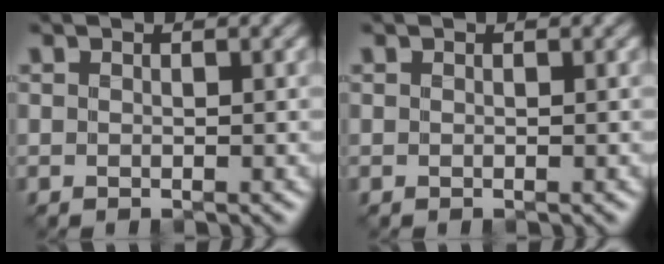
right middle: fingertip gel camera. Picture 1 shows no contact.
{"total": 0.0}